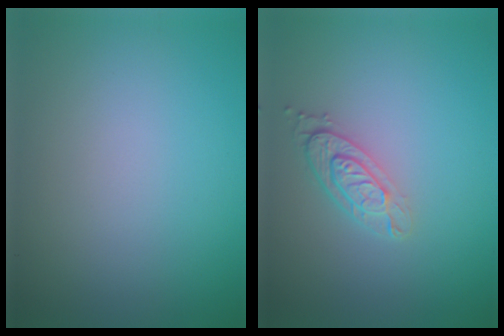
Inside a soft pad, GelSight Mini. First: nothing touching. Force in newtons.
{"total": 2.9, "press": 2.2, "slide": 1.9}